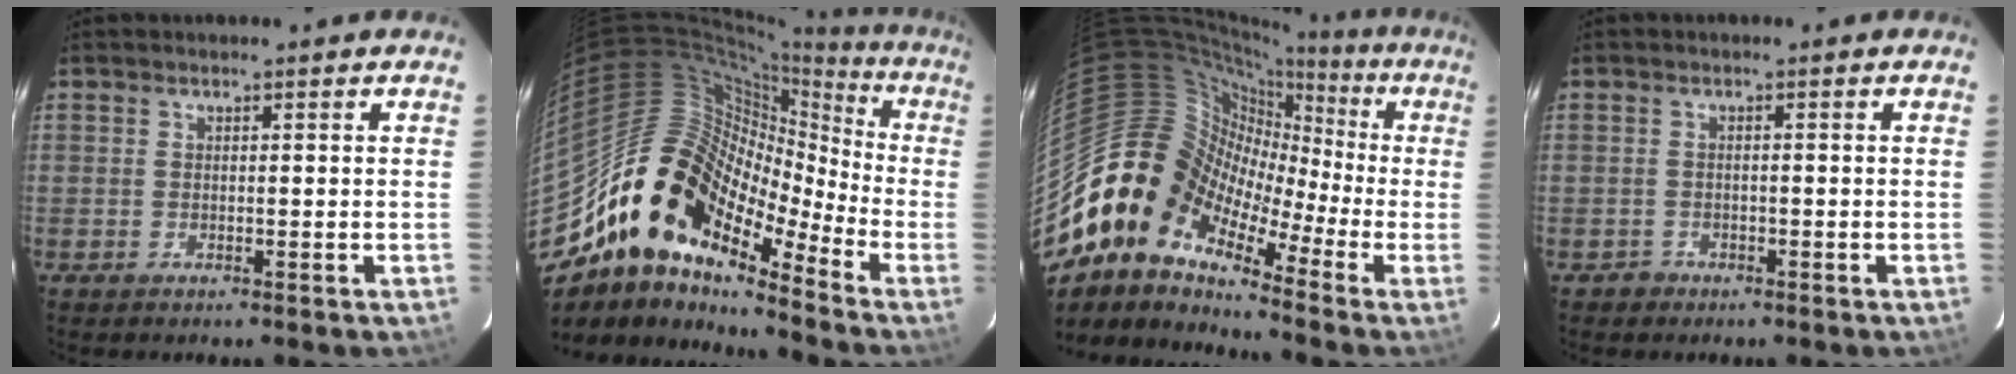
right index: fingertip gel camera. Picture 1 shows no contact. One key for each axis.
{"total": 17.5, "fx": -11.7, "fy": 9.3, "fz": 9.2, "tx": -0.143, "ty": 0.022, "tz": -0.232}
{"total": 13.3, "fx": -5.1, "fy": 10.1, "fz": 6.8, "tx": -0.106, "ty": 0.014, "tz": -0.126}
{"total": 2.3, "fx": -1.3, "fy": 1.9, "fz": 0.2, "tx": -0.008, "ty": 0.005, "tz": -0.016}